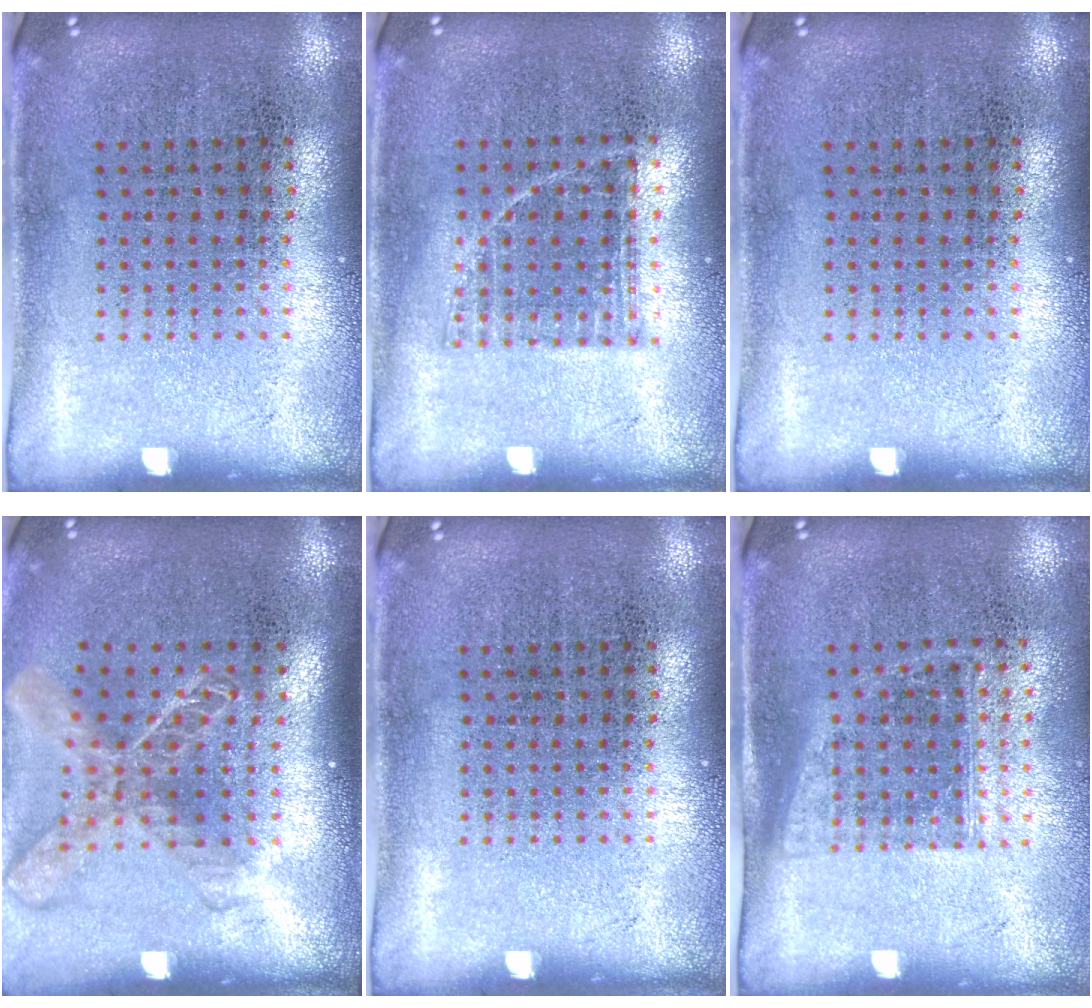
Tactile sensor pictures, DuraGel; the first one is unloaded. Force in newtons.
{"total": 0.8, "press": 0.7, "slide": 0.5}
{"total": 0.0}
{"total": 1.9, "press": 1.5, "slide": 1.2}
{"total": 0.0}
{"total": 1.0, "press": 0.8, "slide": 0.6}